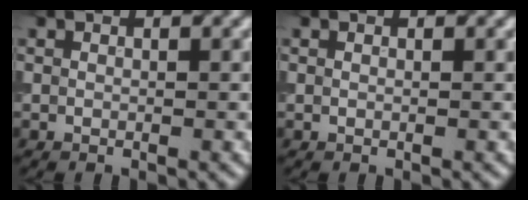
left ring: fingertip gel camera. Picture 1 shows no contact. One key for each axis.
{"total": 0.0}